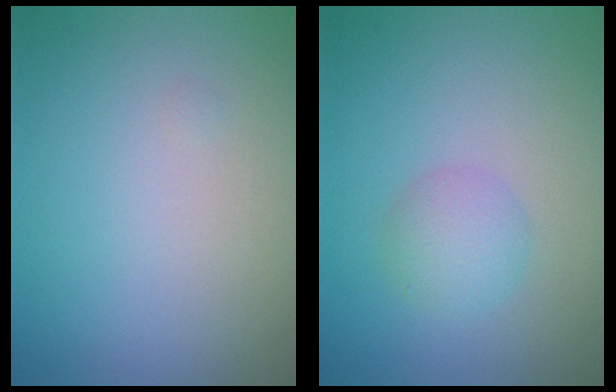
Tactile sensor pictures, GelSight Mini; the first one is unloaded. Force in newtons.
{"total": 2.2, "press": 2.2, "slide": 0.1}